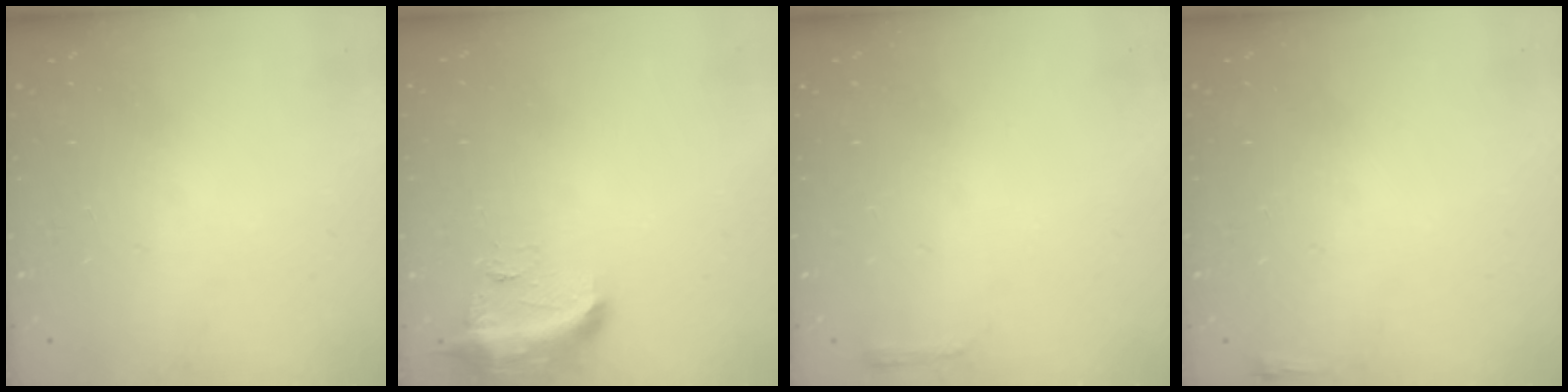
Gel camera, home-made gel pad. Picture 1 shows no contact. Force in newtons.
{"total": 11.0, "press": 9.9, "slide": 4.8}
{"total": 2.4, "press": 2.3, "slide": 0.6}
{"total": 2.1, "press": 2.0, "slide": 0.5}